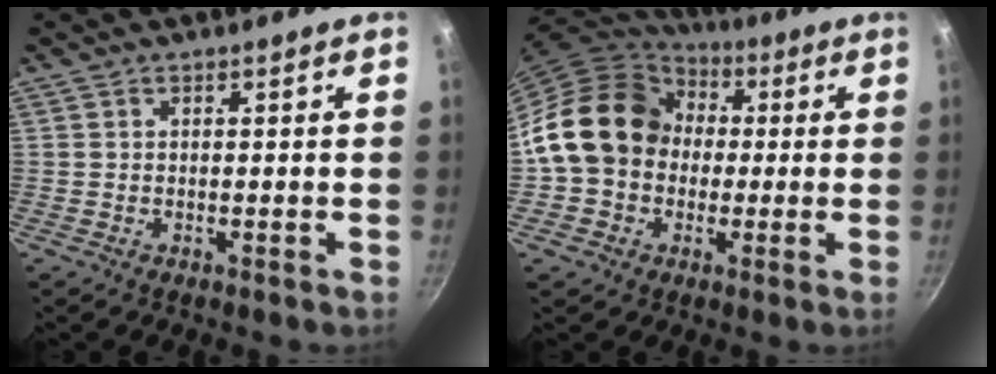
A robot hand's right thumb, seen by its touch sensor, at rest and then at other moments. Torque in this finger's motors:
{"motor_torque": [1.14, 3.78, 0.99, -0.93, 0.43]}